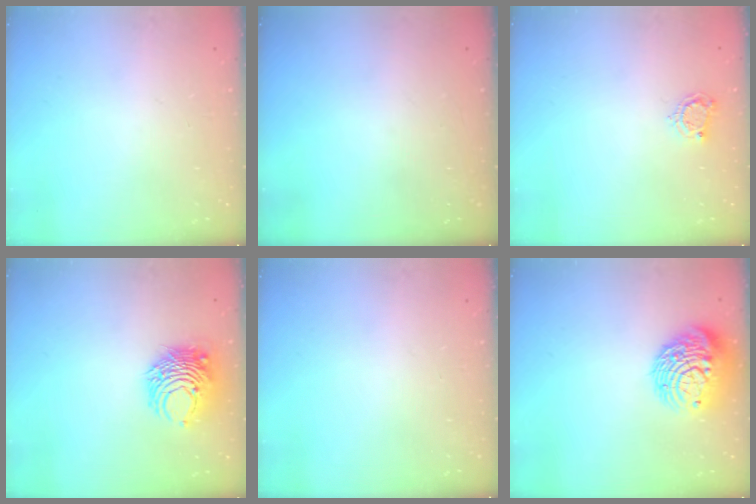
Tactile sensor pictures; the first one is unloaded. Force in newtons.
{"total": 0.0}
{"total": 5.2, "press": 5.1, "slide": 0.6}
{"total": 8.4, "press": 8.4, "slide": 0.5}
{"total": 0.0}
{"total": 12.8, "press": 12.7, "slide": 1.9}